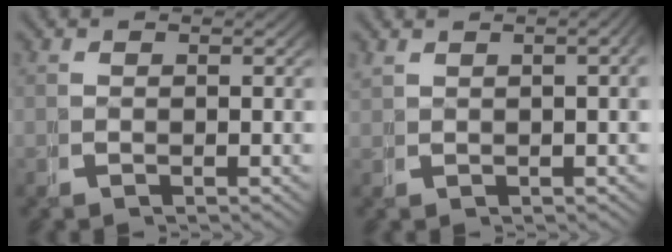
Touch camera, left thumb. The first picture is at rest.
{"total": 2.1, "force": [0.9, 0.4, 1.8], "torque": [-0.021, 0.010, 0.021]}